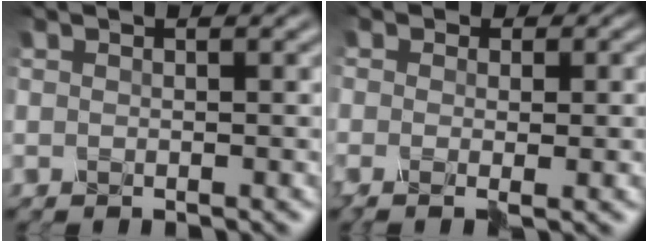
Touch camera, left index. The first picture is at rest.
{"total": 1.7, "force": [-0.6, 0.8, 1.3], "torque": [-0.018, 0.000, -0.012]}